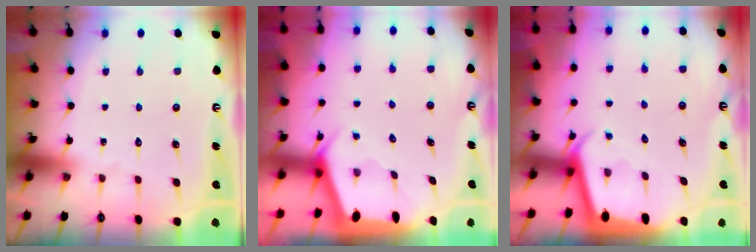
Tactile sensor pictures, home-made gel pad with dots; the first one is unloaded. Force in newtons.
{"total": 2.2, "press": 2.2, "slide": 0.3}
{"total": 2.2, "press": 2.2, "slide": 0.2}